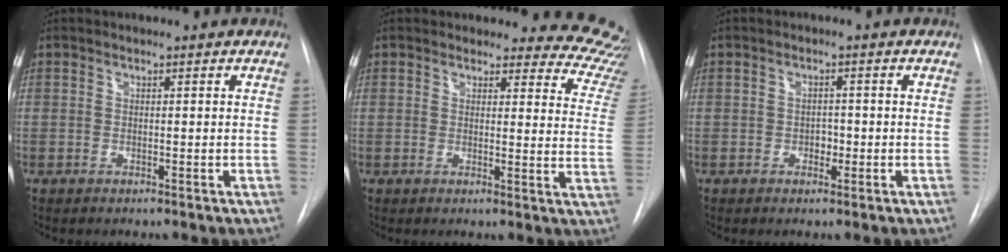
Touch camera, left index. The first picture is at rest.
{"total": 12.1, "force": [11.7, 3.1, 0.1], "torque": [0.056, -0.114, 0.075]}
{"total": 1.9, "force": [-1.3, 1.1, 0.9], "torque": [-0.011, -0.002, -0.018]}